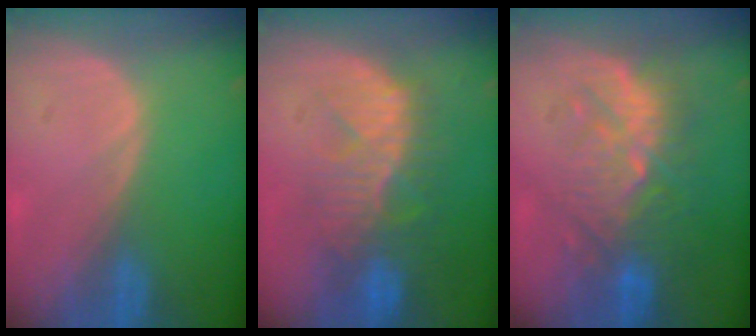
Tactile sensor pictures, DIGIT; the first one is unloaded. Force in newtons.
{"total": 10.0, "press": 9.0, "slide": 4.2}
{"total": 9.3, "press": 9.1, "slide": 1.8}